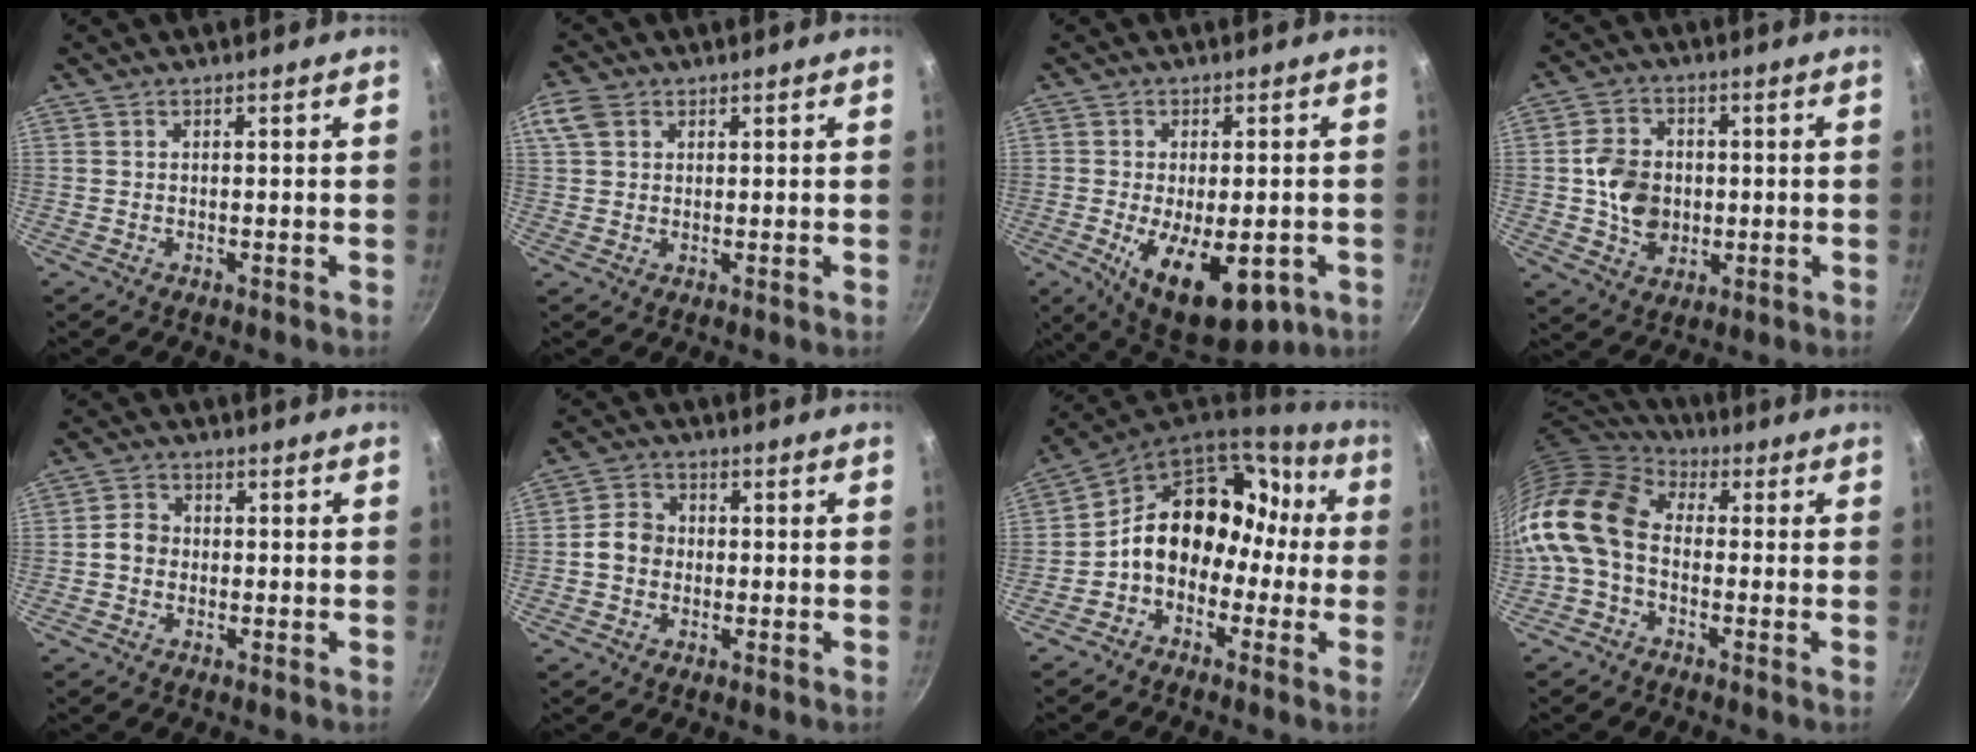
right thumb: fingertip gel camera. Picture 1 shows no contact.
{"total": 5.1, "force": [2.0, 3.8, 2.7], "torque": [-0.051, 0.004, 0.035]}
{"total": 15.8, "force": [-5.1, 7.7, 12.8], "torque": [-0.168, -0.009, -0.060]}
{"total": 10.0, "force": [-0.2, 8.1, 5.9], "torque": [-0.076, 0.008, -0.003]}
{"total": 3.6, "force": [-0.6, 3.1, 1.7], "torque": [-0.014, 0.015, -0.018]}
{"total": 5.1, "force": [-0.6, 4.5, 2.5], "torque": [-0.021, 0.015, -0.022]}
{"total": 15.6, "force": [-1.2, 12.4, 9.3], "torque": [-0.085, 0.076, -0.032]}
{"total": 15.2, "force": [-1.4, 10.8, 10.7], "torque": [-0.203, 0.035, -0.049]}